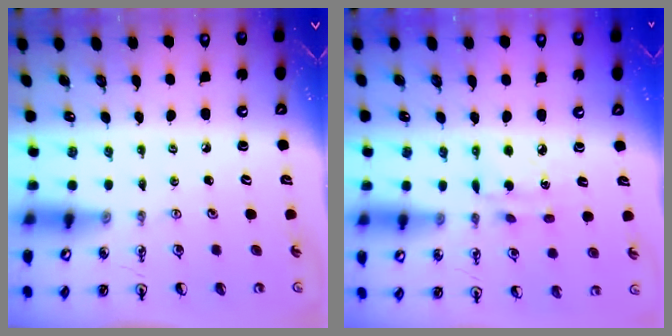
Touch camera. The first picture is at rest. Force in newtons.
{"total": 5.0, "press": 4.9, "slide": 0.4}